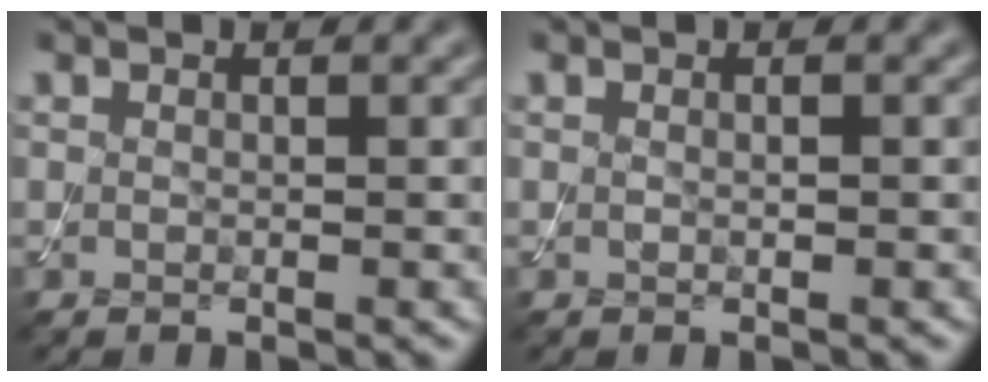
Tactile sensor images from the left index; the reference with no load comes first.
{"total": 0.5, "force": [0.0, 0.2, 0.5], "torque": [-0.010, 0.000, 0.001]}